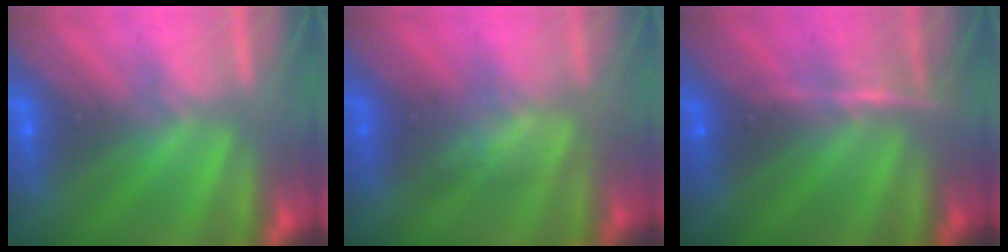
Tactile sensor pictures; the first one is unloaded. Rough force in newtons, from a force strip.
{"total": 3.2}
{"total": 2.9}